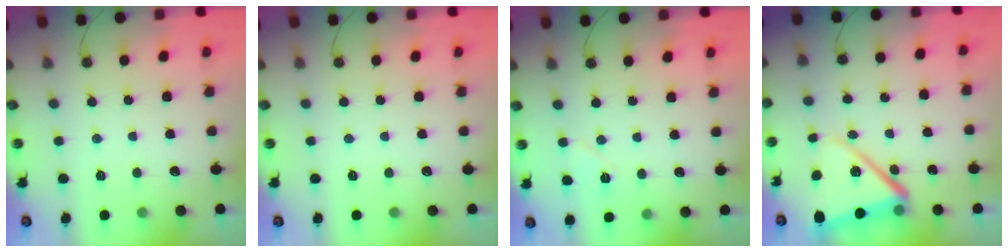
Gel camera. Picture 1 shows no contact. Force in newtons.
{"total": 0.0}
{"total": 7.3, "press": 6.4, "slide": 3.6}
{"total": 13.0, "press": 12.9, "slide": 1.4}